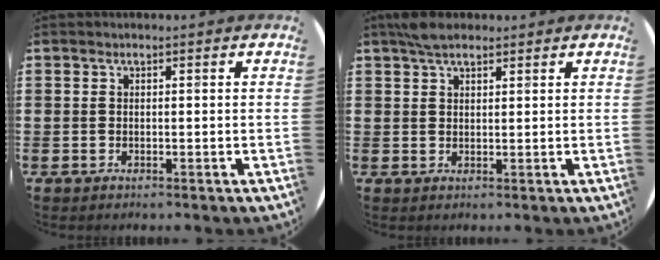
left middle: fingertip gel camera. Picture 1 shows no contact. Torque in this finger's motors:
{"motor_torque": [0.85, -0.83, 0.11, 0.08]}